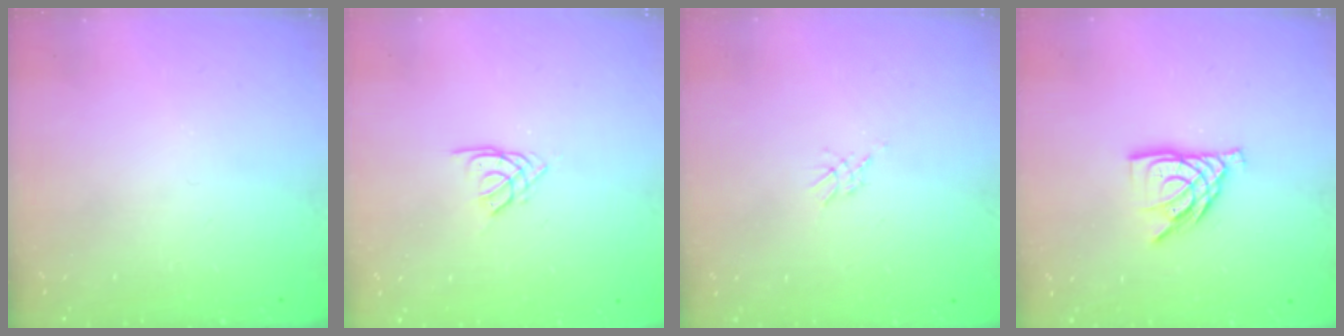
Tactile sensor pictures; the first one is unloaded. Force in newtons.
{"total": 2.5, "press": 2.4, "slide": 0.5}
{"total": 2.1, "press": 2.1, "slide": 0.5}
{"total": 9.1, "press": 9.1, "slide": 0.8}